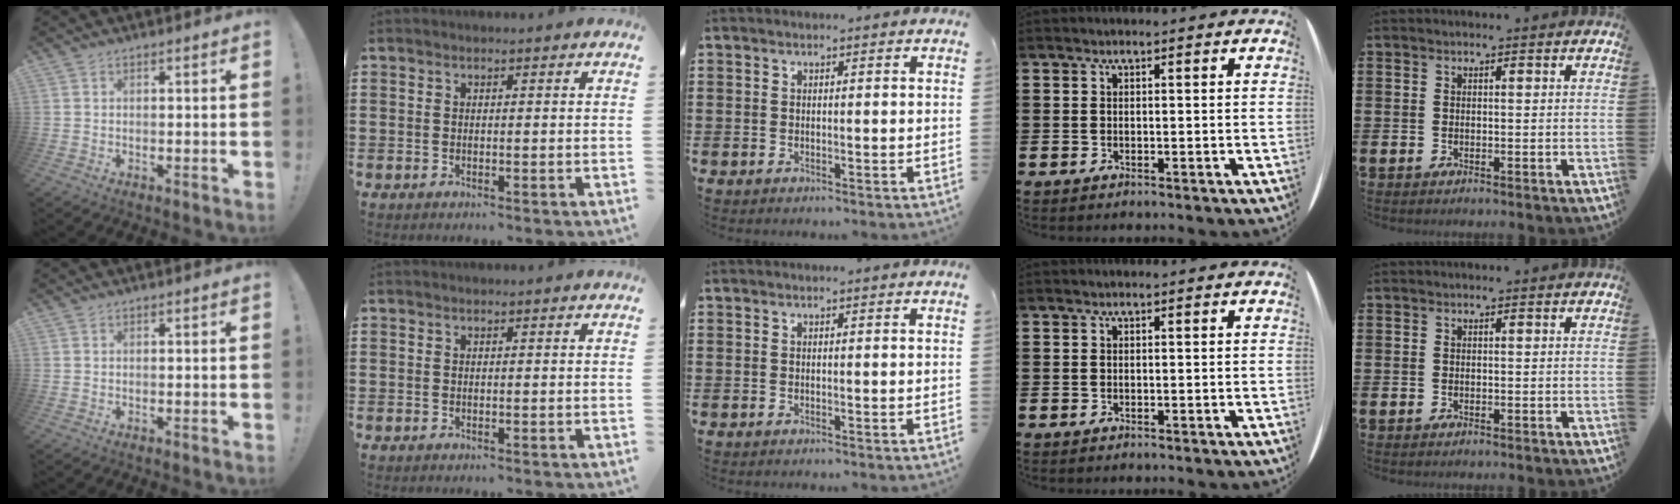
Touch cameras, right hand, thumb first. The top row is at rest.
{}